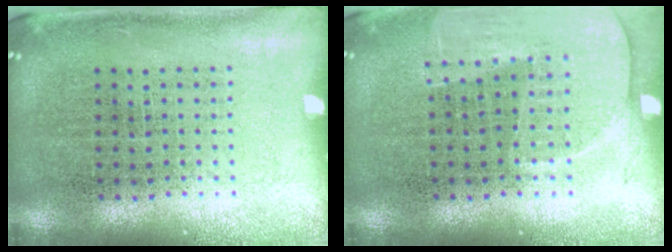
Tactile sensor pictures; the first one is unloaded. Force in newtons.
{"total": 1.5, "press": 1.4, "slide": 0.3}